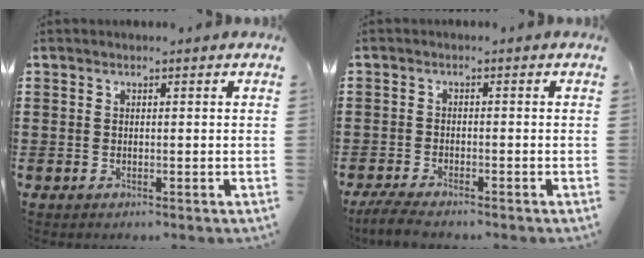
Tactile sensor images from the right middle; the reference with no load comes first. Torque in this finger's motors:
{"motor_torque": [0.63, -0.17, 0.10, 0.09]}